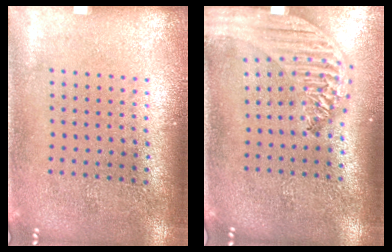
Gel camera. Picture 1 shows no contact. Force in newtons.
{"total": 2.5, "press": 2.1, "slide": 1.3}